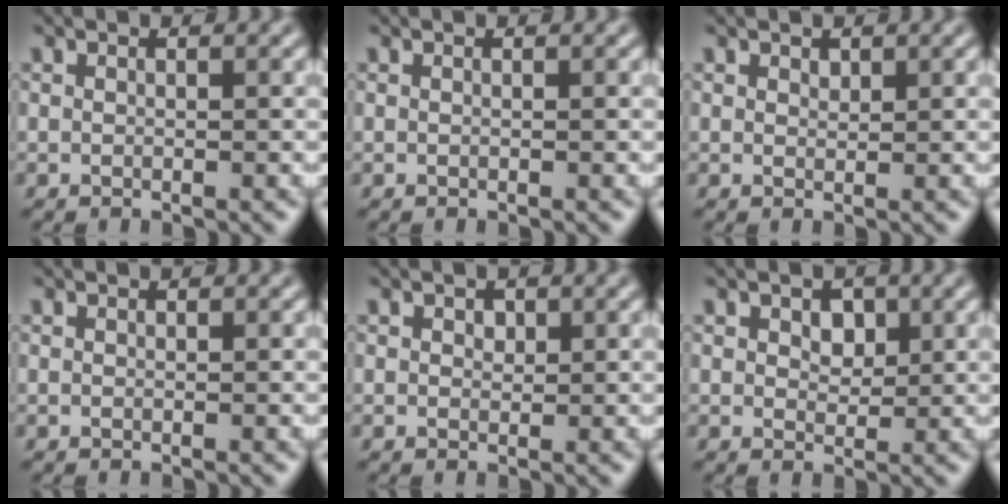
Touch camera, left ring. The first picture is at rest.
{"total": 0.0}
{"total": 0.7, "force": [0.5, 0.4, 0.2], "torque": [-0.006, -0.003, 0.010]}
{"total": 0.0}
{"total": 0.8, "force": [0.4, 0.7, 0.4], "torque": [-0.007, -0.004, 0.005]}
{"total": 2.0, "force": [0.7, 1.4, 1.2], "torque": [-0.022, -0.002, 0.010]}